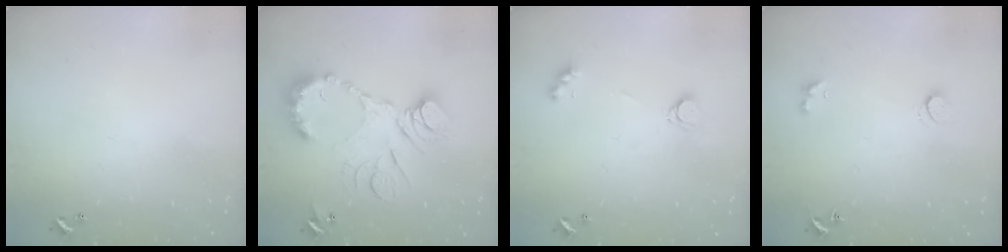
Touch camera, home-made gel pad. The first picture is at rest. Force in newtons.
{"total": 17.5, "press": 17.4, "slide": 1.8}
{"total": 2.8, "press": 2.8, "slide": 0.5}
{"total": 1.8, "press": 1.7, "slide": 0.5}